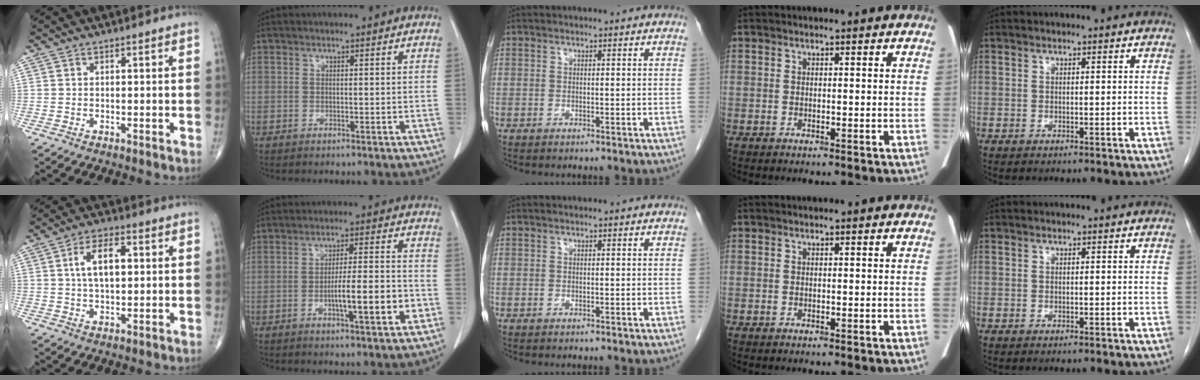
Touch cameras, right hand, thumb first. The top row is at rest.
{"thumb": {"total": 8.3, "force": [1.6, 4.2, 6.9], "torque": [-0.117, 0.008, 0.026]}, "index": {"total": 8.7, "force": [-2.8, 0.8, 8.2], "torque": [-0.131, 0.006, -0.043]}}